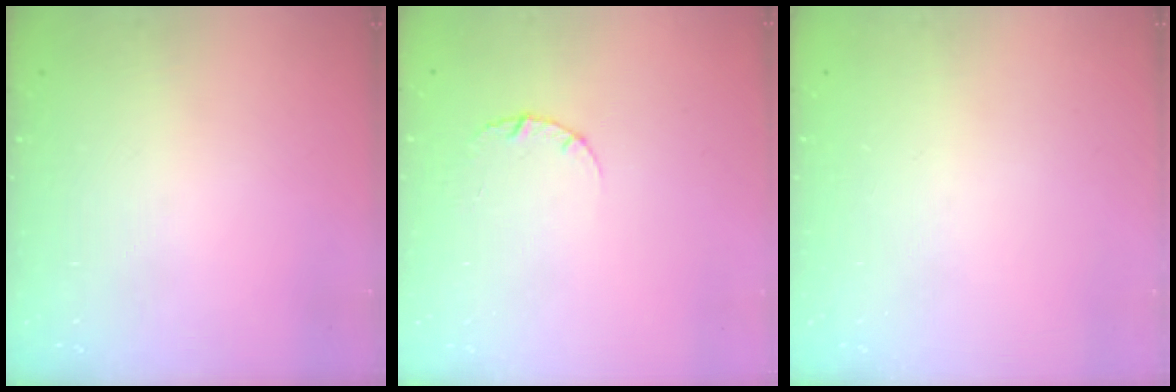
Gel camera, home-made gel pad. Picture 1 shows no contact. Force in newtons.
{"total": 2.6, "press": 2.6, "slide": 0.3}
{"total": 0.0}